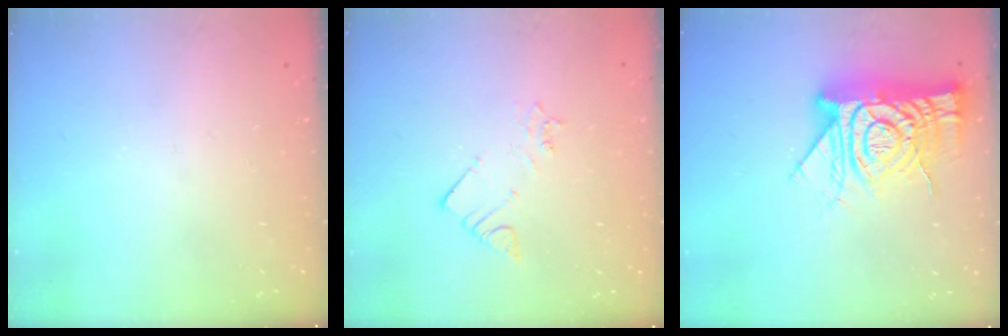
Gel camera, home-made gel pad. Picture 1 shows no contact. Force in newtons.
{"total": 2.8, "press": 2.7, "slide": 0.5}
{"total": 18.4, "press": 18.3, "slide": 1.8}